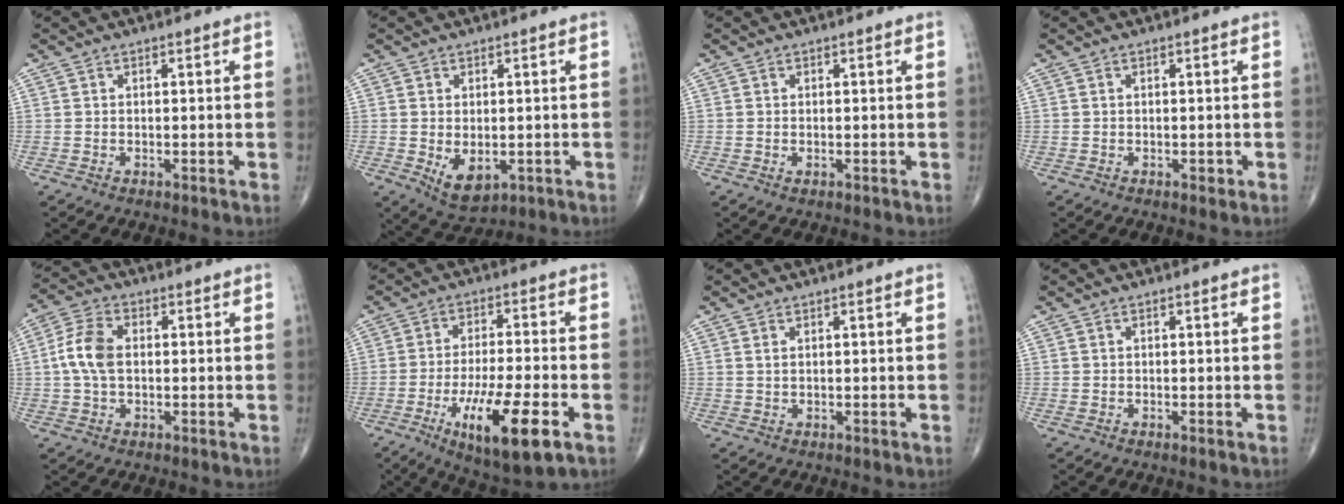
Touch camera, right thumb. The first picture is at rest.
{"total": 6.2, "force": [-1.2, 3.6, 4.8], "torque": [-0.071, -0.011, -0.005]}
{"total": 0.5, "force": [-0.2, 0.3, 0.4], "torque": [-0.012, 0.003, -0.001]}
{"total": 0.8, "force": [-0.3, 0.5, 0.6], "torque": [-0.005, 0.000, -0.004]}
{"total": 7.5, "force": [0.3, 4.5, 5.9], "torque": [-0.129, 0.019, -0.001]}
{"total": 15.1, "force": [-6.1, 3.8, 13.3], "torque": [-0.234, 0.003, -0.093]}
{"total": 0.8, "force": [0.3, 0.4, 0.6], "torque": [-0.015, 0.004, 0.009]}
{"total": 0.0}